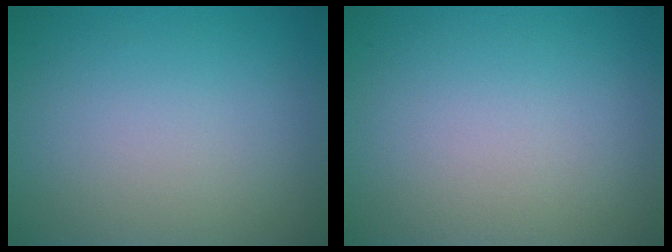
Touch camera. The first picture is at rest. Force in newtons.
{"total": 0.0}